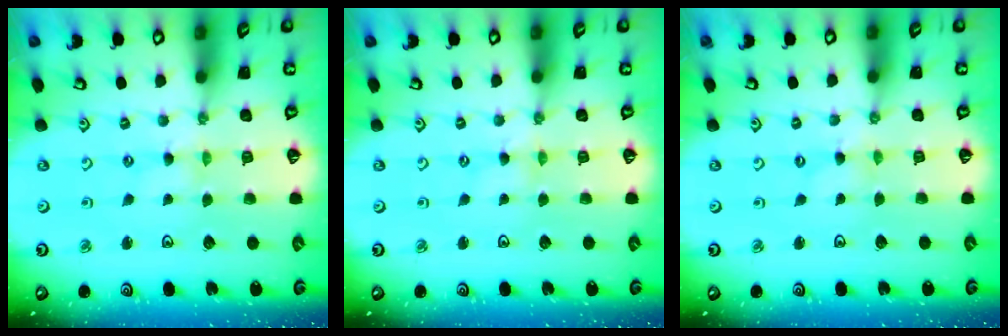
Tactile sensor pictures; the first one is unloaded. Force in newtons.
{"total": 0.0}
{"total": 0.0}